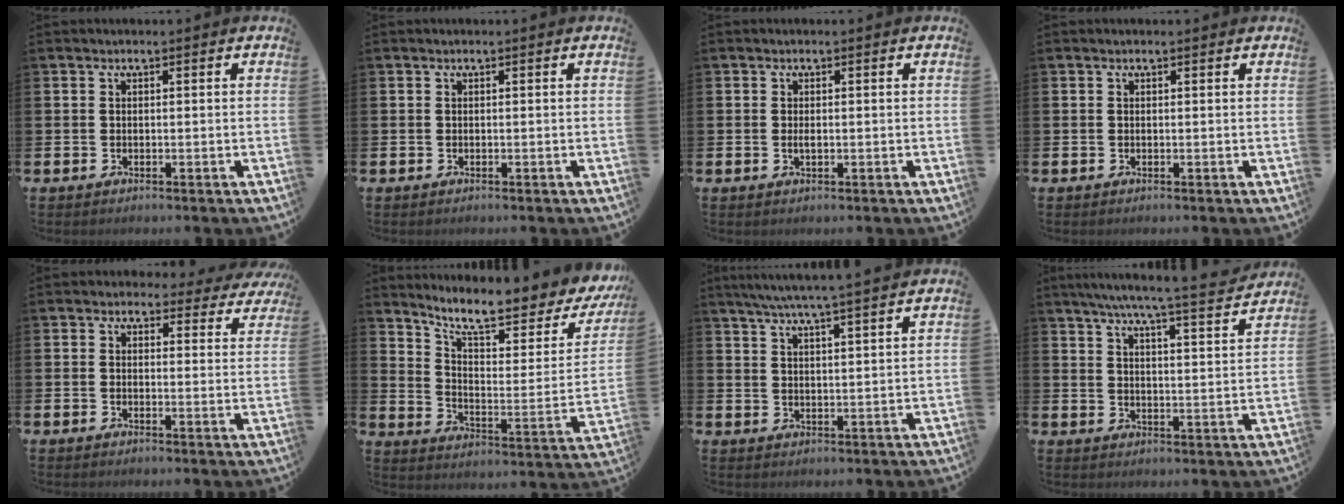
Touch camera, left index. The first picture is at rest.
{"total": 0.0}
{"total": 0.9, "force": [0.0, 0.3, 0.8], "torque": [-0.022, 0.004, 0.000]}
{"total": 0.0}
{"total": 2.7, "force": [2.3, 1.3, 0.2], "torque": [-0.005, -0.012, 0.038]}
{"total": 9.7, "force": [8.3, 1.9, 4.8], "torque": [-0.109, -0.066, 0.136]}
{"total": 5.5, "force": [5.1, -0.8, 1.9], "torque": [-0.058, -0.019, 0.091]}
{"total": 6.8, "force": [6.3, -0.1, 2.5], "torque": [-0.060, -0.046, 0.107]}